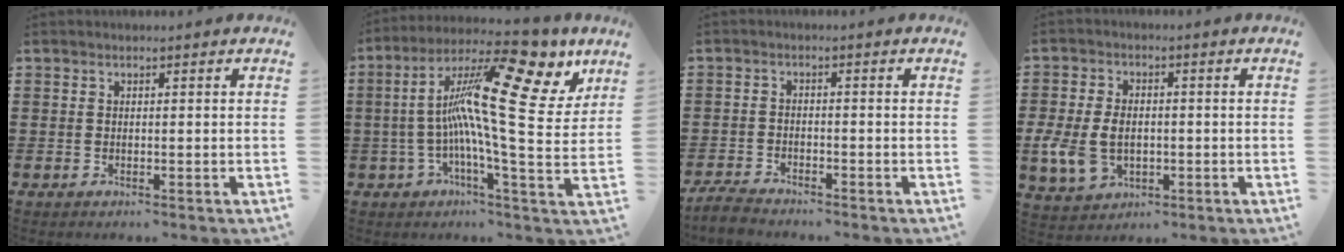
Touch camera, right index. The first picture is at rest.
{"total": 20.0, "force": [6.7, 5.4, 18.0], "torque": [-0.308, -0.033, 0.100]}
{"total": 2.7, "force": [-2.6, 0.3, 0.5], "torque": [-0.020, -0.001, -0.056]}
{"total": 6.8, "force": [-1.1, 4.9, 4.5], "torque": [-0.120, 0.001, -0.025]}